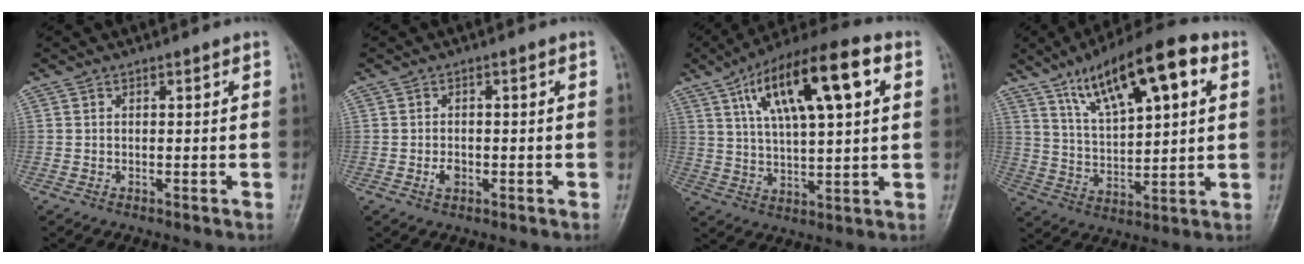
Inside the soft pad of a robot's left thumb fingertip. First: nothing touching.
{"total": 2.9, "force": [-1.1, 1.9, 1.9], "torque": [-0.030, 0.006, -0.018]}
{"total": 19.1, "force": [6.9, 6.5, 16.6], "torque": [-0.264, 0.010, 0.112]}
{"total": 18.3, "force": [8.4, 6.6, 14.8], "torque": [-0.213, -0.010, 0.145]}